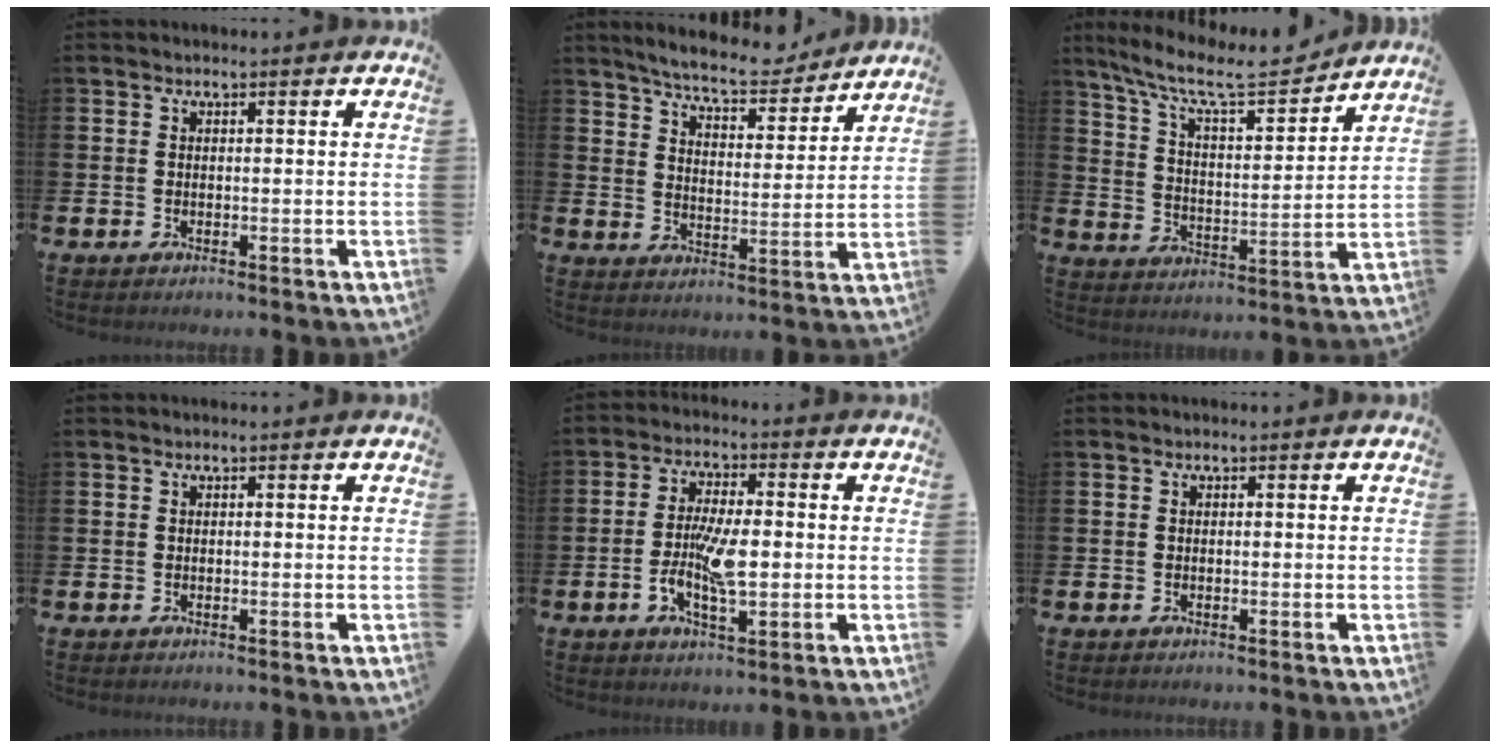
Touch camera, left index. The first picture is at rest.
{"total": 7.4, "force": [7.0, 0.9, 2.0], "torque": [-0.064, -0.042, 0.123]}
{"total": 9.9, "force": [8.6, 2.3, 4.3], "torque": [-0.115, -0.052, 0.147]}
{"total": 0.0}
{"total": 7.2, "force": [-1.0, 2.5, 6.7], "torque": [-0.127, 0.001, -0.022]}
{"total": 0.0}